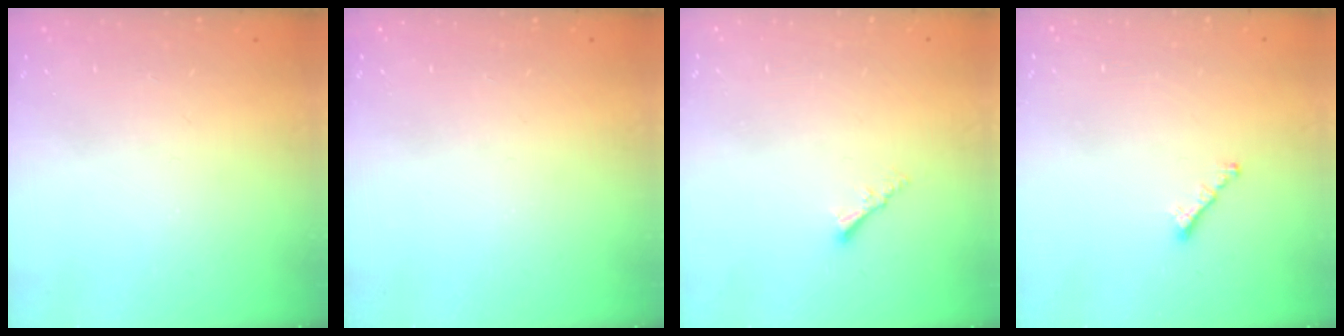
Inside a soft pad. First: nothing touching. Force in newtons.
{"total": 0.0}
{"total": 2.0, "press": 2.0, "slide": 0.3}
{"total": 1.6, "press": 1.5, "slide": 0.5}